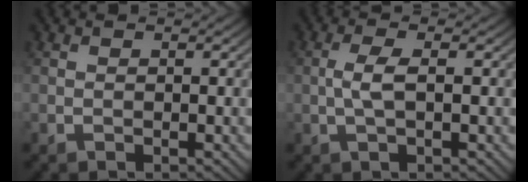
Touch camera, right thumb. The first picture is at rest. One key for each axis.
{"total": 3.0, "fx": -0.2, "fy": 0.8, "fz": 2.8, "tx": -0.067, "ty": 0.006, "tz": -0.005}